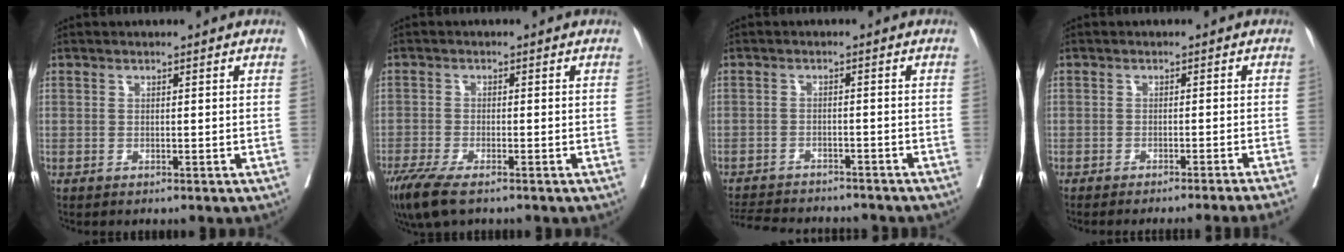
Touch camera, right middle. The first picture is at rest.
{"total": 6.5, "force": [-4.6, 1.4, 4.4], "torque": [-0.084, -0.018, -0.080]}
{"total": 12.3, "force": [-11.4, 2.7, 3.9], "torque": [-0.075, -0.003, -0.153]}
{"total": 10.9, "force": [-9.8, -2.5, 4.1], "torque": [-0.017, -0.030, -0.120]}